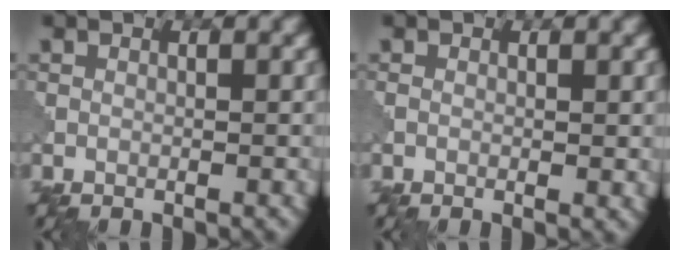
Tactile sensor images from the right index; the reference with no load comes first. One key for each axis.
{"total": 1.1, "fx": 0.1, "fy": 0.4, "fz": 1.1, "tx": -0.016, "ty": 0.001, "tz": 0.005}